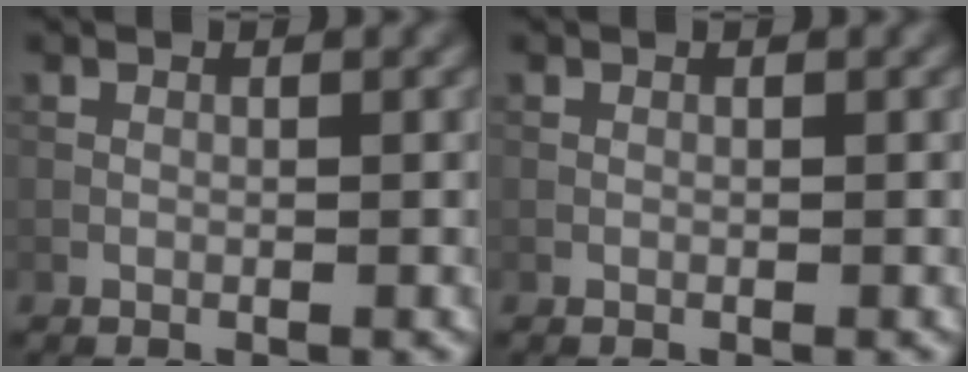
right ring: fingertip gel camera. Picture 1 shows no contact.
{"total": 0.0}